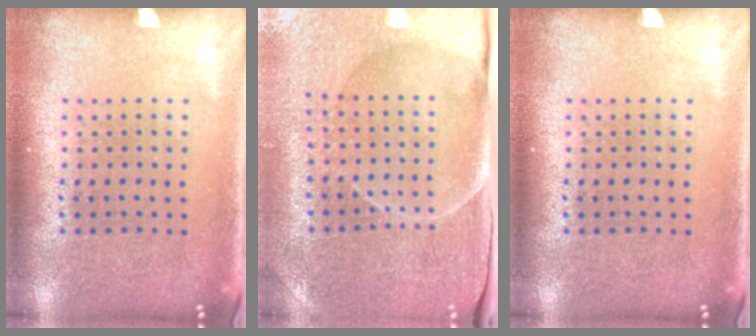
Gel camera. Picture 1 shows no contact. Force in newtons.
{"total": 3.6, "press": 3.6, "slide": 0.5}
{"total": 0.0}